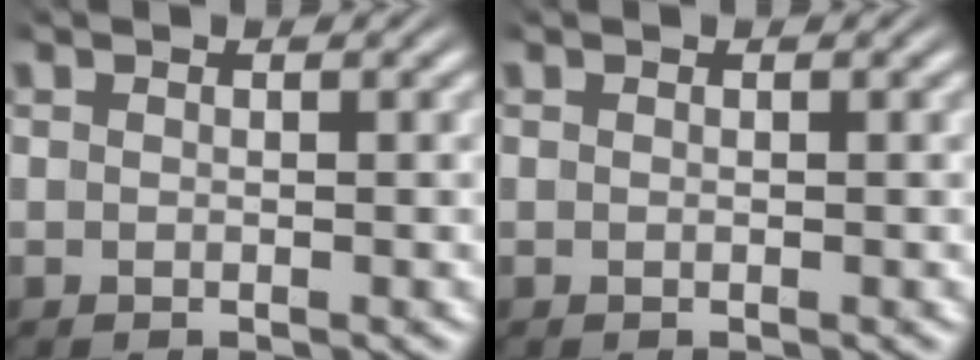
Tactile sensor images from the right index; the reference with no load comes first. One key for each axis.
{"total": 0.0}